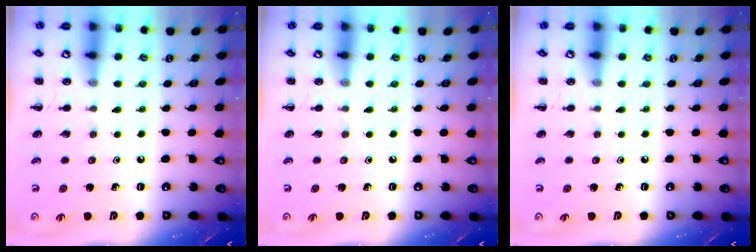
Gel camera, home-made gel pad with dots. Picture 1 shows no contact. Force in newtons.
{"total": 0.0}
{"total": 0.0}